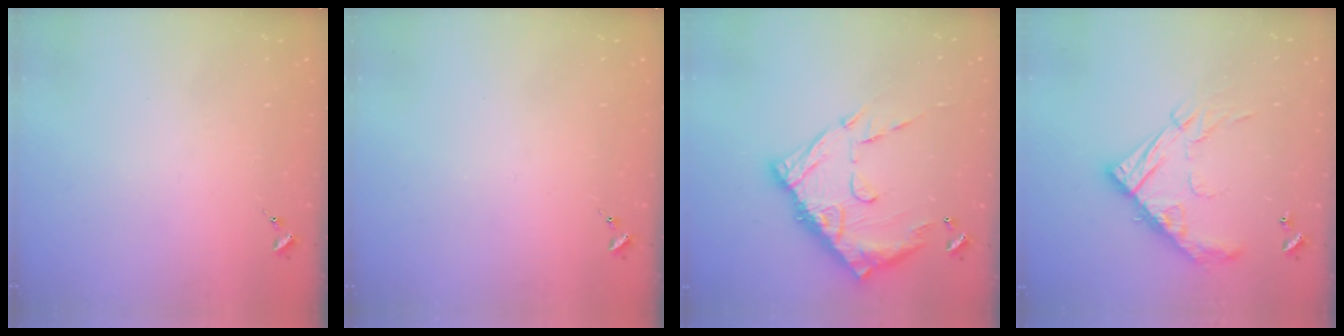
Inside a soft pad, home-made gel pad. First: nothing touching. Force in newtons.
{"total": 0.0}
{"total": 17.5, "press": 17.4, "slide": 2.0}
{"total": 17.6, "press": 17.6, "slide": 1.2}